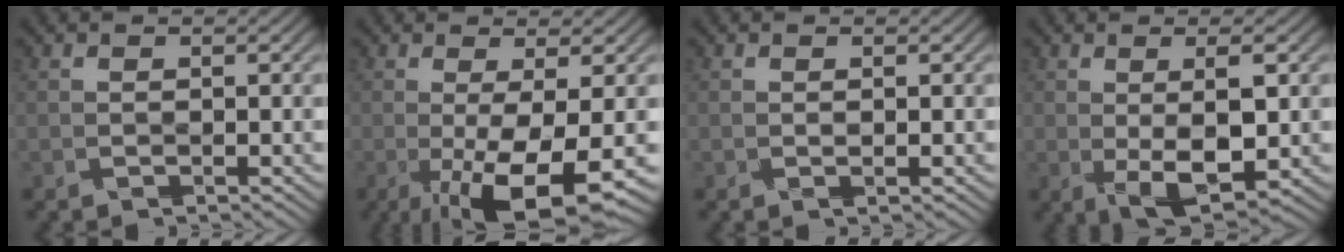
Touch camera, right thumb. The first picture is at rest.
{"total": 10.4, "force": [-2.8, 2.9, 9.6], "torque": [-0.163, -0.015, -0.031]}
{"total": 0.7, "force": [0.1, 0.1, 0.7], "torque": [-0.015, -0.001, 0.001]}
{"total": 6.8, "force": [-0.4, 2.3, 6.4], "torque": [-0.114, -0.004, -0.002]}